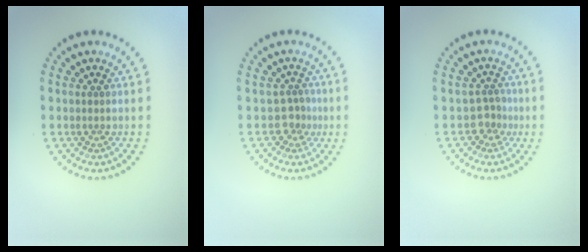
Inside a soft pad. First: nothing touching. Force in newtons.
{"total": 1.9, "press": 1.2, "slide": 1.5}
{"total": 2.0, "press": 1.4, "slide": 1.4}